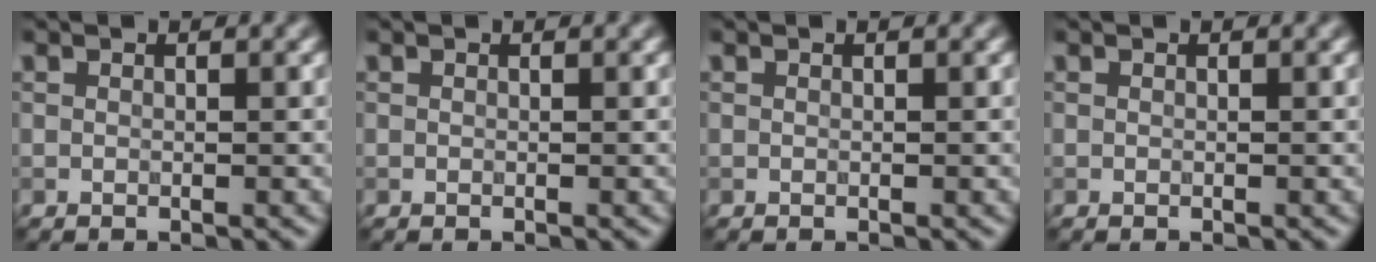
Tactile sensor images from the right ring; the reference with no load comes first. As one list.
[{"total": 0.0}, {"total": 0.0}, {"total": 0.0}]